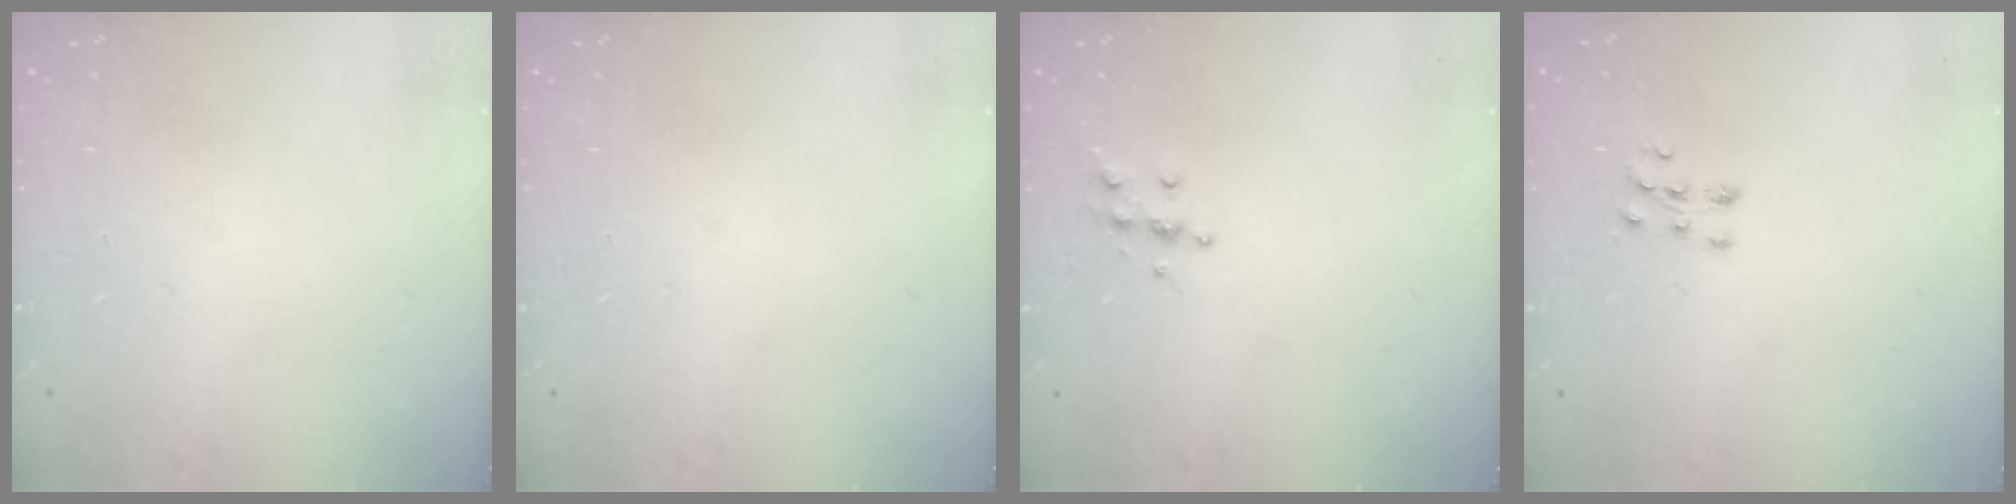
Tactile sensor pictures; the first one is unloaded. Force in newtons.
{"total": 0.0}
{"total": 5.1, "press": 5.1, "slide": 0.5}
{"total": 7.6, "press": 7.6, "slide": 0.5}